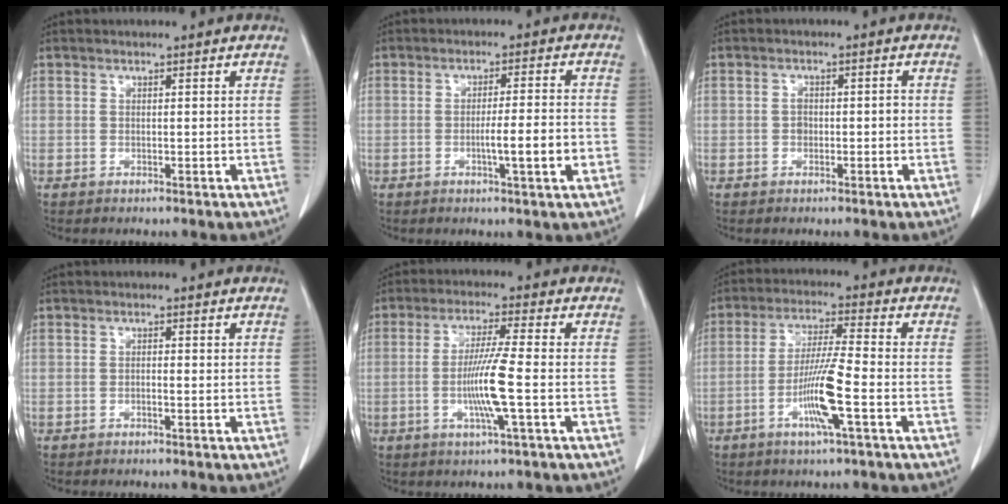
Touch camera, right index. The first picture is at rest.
{"total": 6.2, "force": [-1.8, -0.2, 6.0], "torque": [-0.089, -0.004, -0.026]}
{"total": 2.0, "force": [-0.4, 1.3, 1.5], "torque": [-0.023, 0.006, -0.006]}
{"total": 0.5, "force": [-0.2, 0.1, 0.5], "torque": [-0.008, 0.001, -0.002]}
{"total": 8.0, "force": [-1.7, -0.8, 7.8], "torque": [-0.151, -0.009, -0.034]}
{"total": 8.8, "force": [-3.1, -0.3, 8.3], "torque": [-0.161, -0.009, -0.061]}